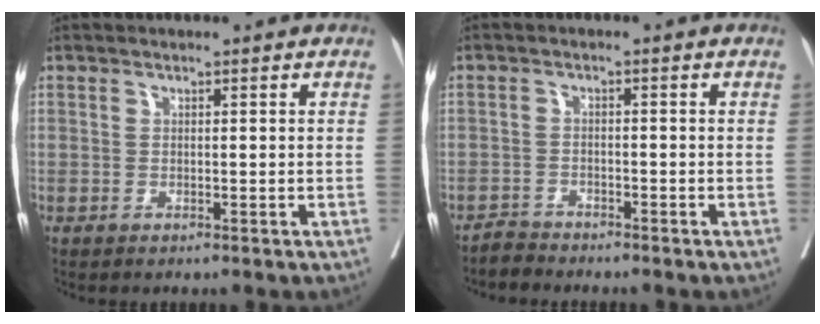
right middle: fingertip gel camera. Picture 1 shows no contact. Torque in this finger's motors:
{"motor_torque": [0.21, -0.21, 0.04, 0.01]}